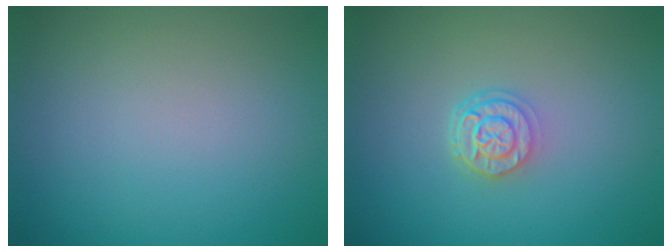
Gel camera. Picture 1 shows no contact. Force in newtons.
{"total": 2.5, "press": 2.0, "slide": 1.5}